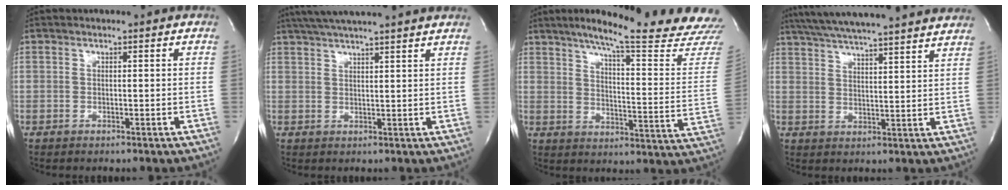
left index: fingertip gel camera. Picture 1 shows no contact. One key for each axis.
{"total": 12.6, "fx": 10.9, "fy": -0.2, "fz": 6.2, "tx": -0.113, "ty": 0.030, "tz": 0.149}
{"total": 22.5, "fx": 19.7, "fy": -1.0, "fz": 10.9, "tx": -0.156, "ty": -0.091, "tz": 0.247}
{"total": 23.3, "fx": 20.9, "fy": 1.0, "fz": 10.2, "tx": -0.175, "ty": 0.008, "tz": 0.282}